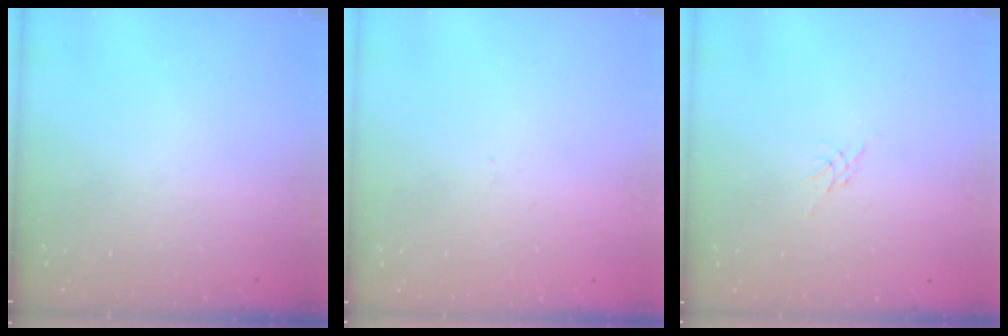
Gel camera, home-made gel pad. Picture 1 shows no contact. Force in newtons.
{"total": 0.0}
{"total": 0.0}